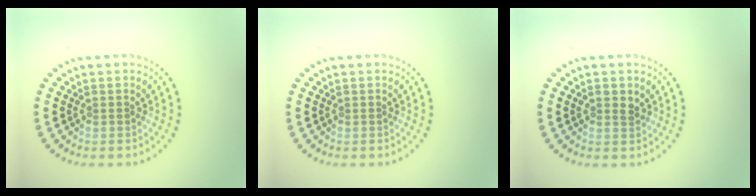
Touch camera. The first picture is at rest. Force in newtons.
{"total": 0.0}
{"total": 1.1, "press": 1.1, "slide": 0.3}